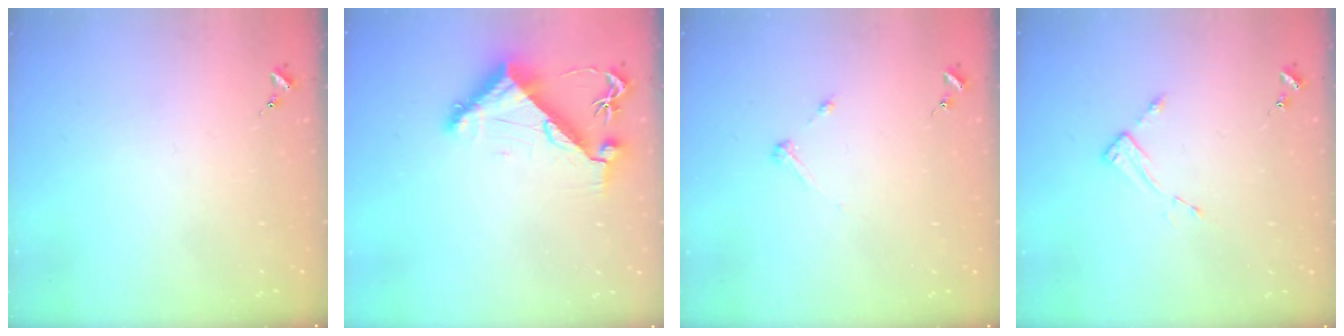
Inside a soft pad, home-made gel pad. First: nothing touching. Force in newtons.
{"total": 8.5, "press": 8.4, "slide": 1.4}
{"total": 3.2, "press": 3.2, "slide": 0.4}
{"total": 2.7, "press": 2.7, "slide": 0.4}